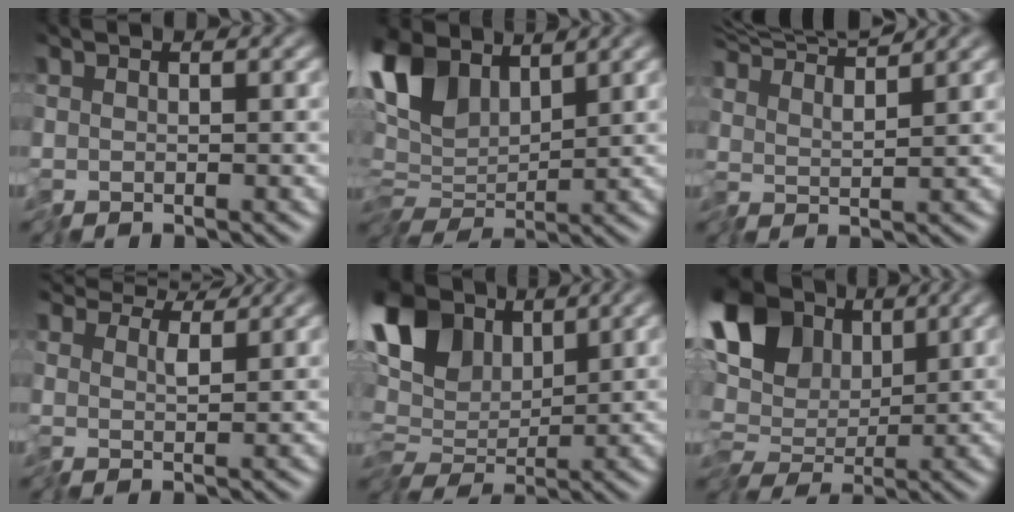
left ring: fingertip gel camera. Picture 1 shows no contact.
{"total": 7.9, "force": [2.8, 4.2, 6.1], "torque": [-0.142, 0.012, 0.038]}
{"total": 6.8, "force": [6.2, 0.5, 2.6], "torque": [-0.059, 0.020, 0.099]}
{"total": 4.3, "force": [3.9, 1.2, 1.3], "torque": [-0.035, 0.011, 0.052]}
{"total": 9.7, "force": [2.6, 5.8, 7.4], "torque": [-0.146, 0.014, 0.034]}
{"total": 10.6, "force": [2.2, 7.0, 7.7], "torque": [-0.142, 0.016, 0.023]}